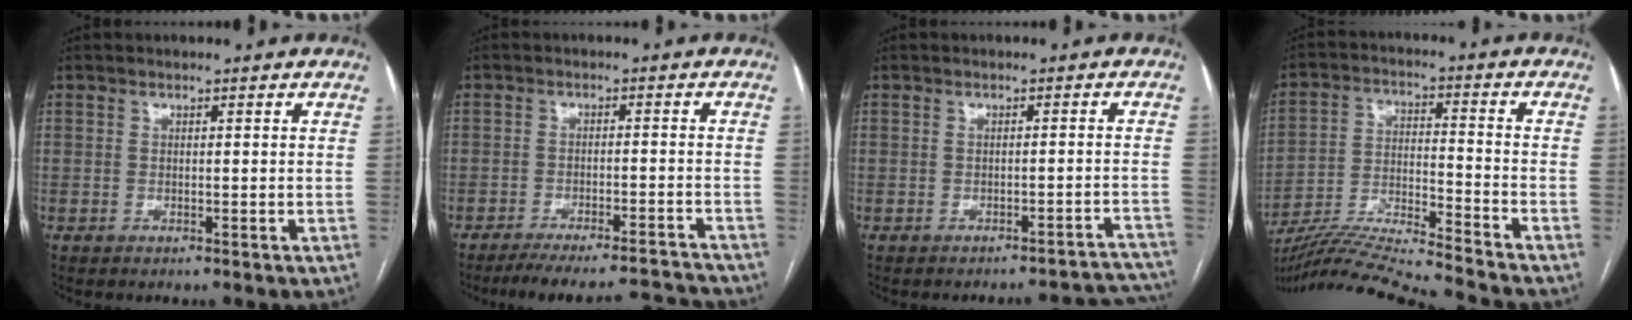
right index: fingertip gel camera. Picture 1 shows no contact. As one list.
[{"total": 14.2, "force": [-13.7, 1.2, 3.5], "torque": [-0.058, 0.012, -0.184]}, {"total": 9.8, "force": [-9.8, 0.5, 0.4], "torque": [0.027, 0.012, -0.104]}, {"total": 17.9, "force": [-16.7, -2.3, 6.0], "torque": [-0.109, -0.014, -0.283]}]